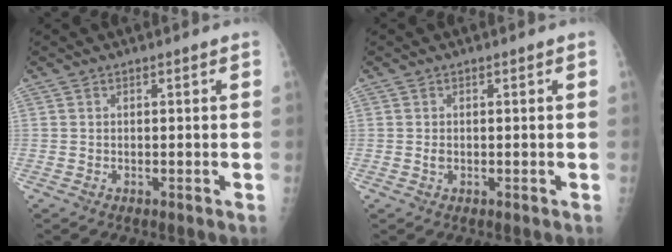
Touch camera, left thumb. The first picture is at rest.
{"total": 0.8, "force": [-0.1, 0.6, 0.6], "torque": [-0.006, 0.001, 0.000]}